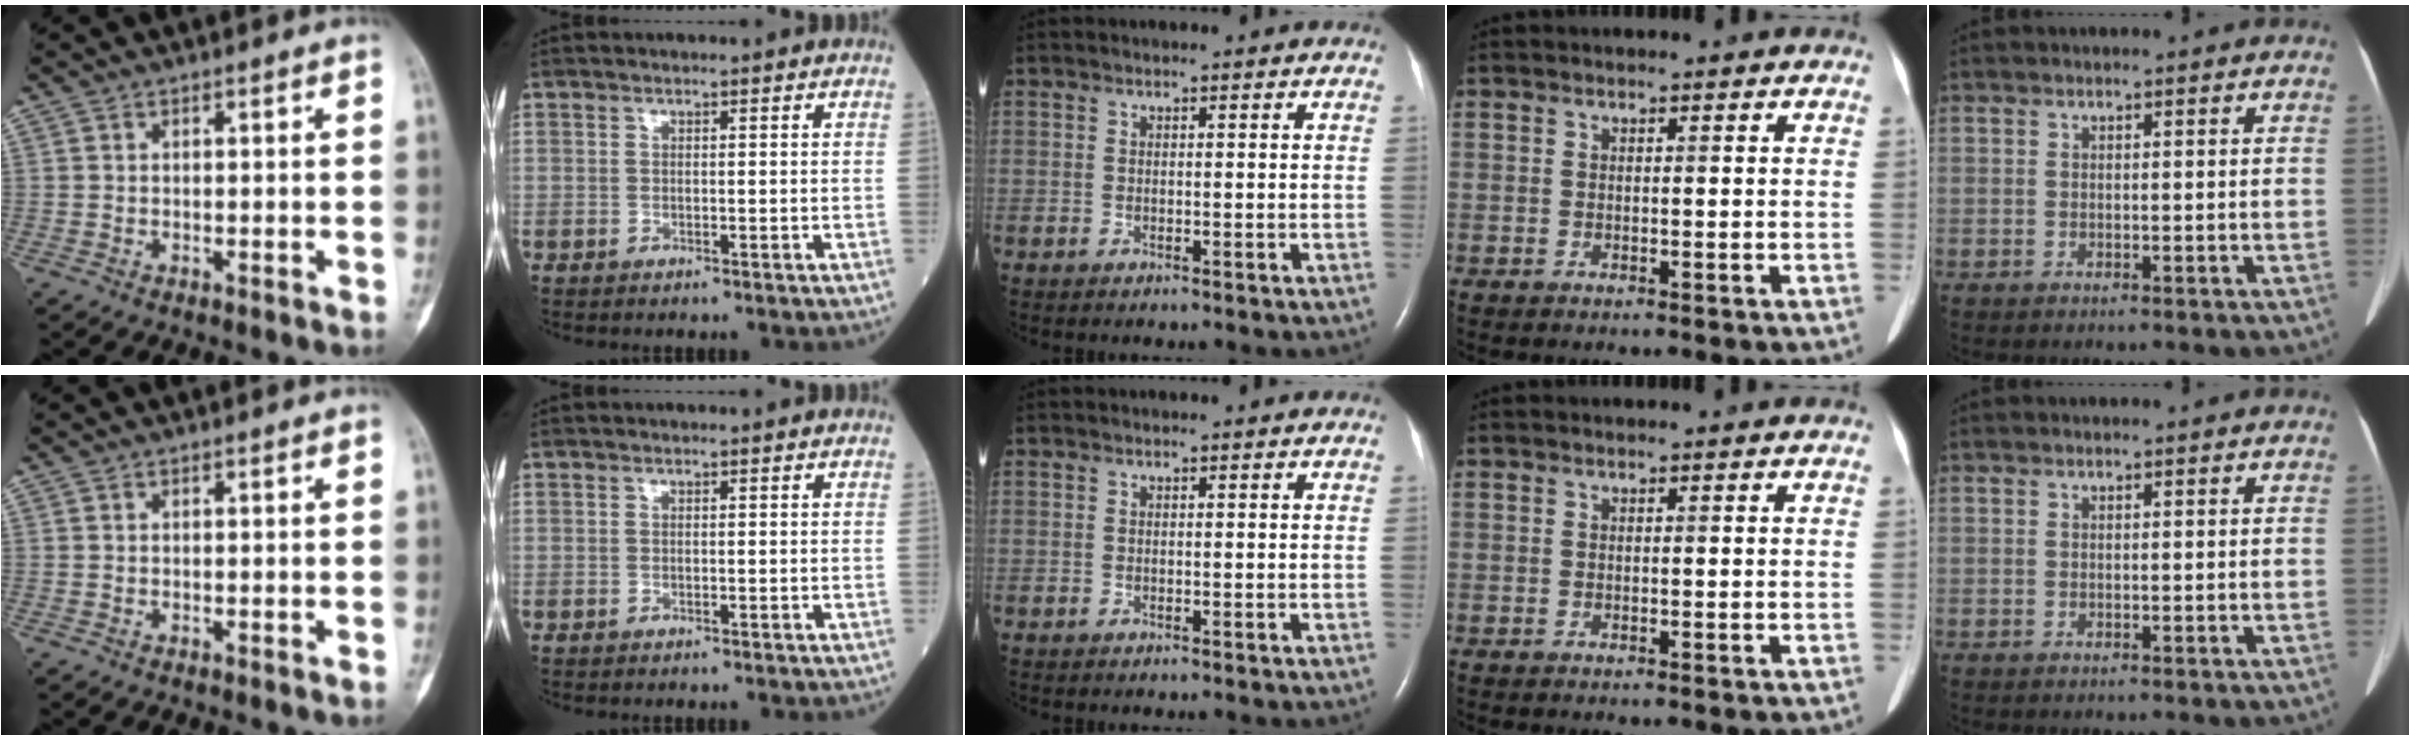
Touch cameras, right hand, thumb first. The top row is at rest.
{}